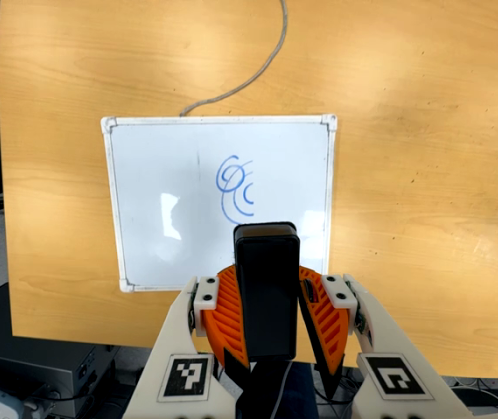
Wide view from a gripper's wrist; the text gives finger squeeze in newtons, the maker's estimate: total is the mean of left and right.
{"total": 8.2, "left": 8.8, "right": 7.6}